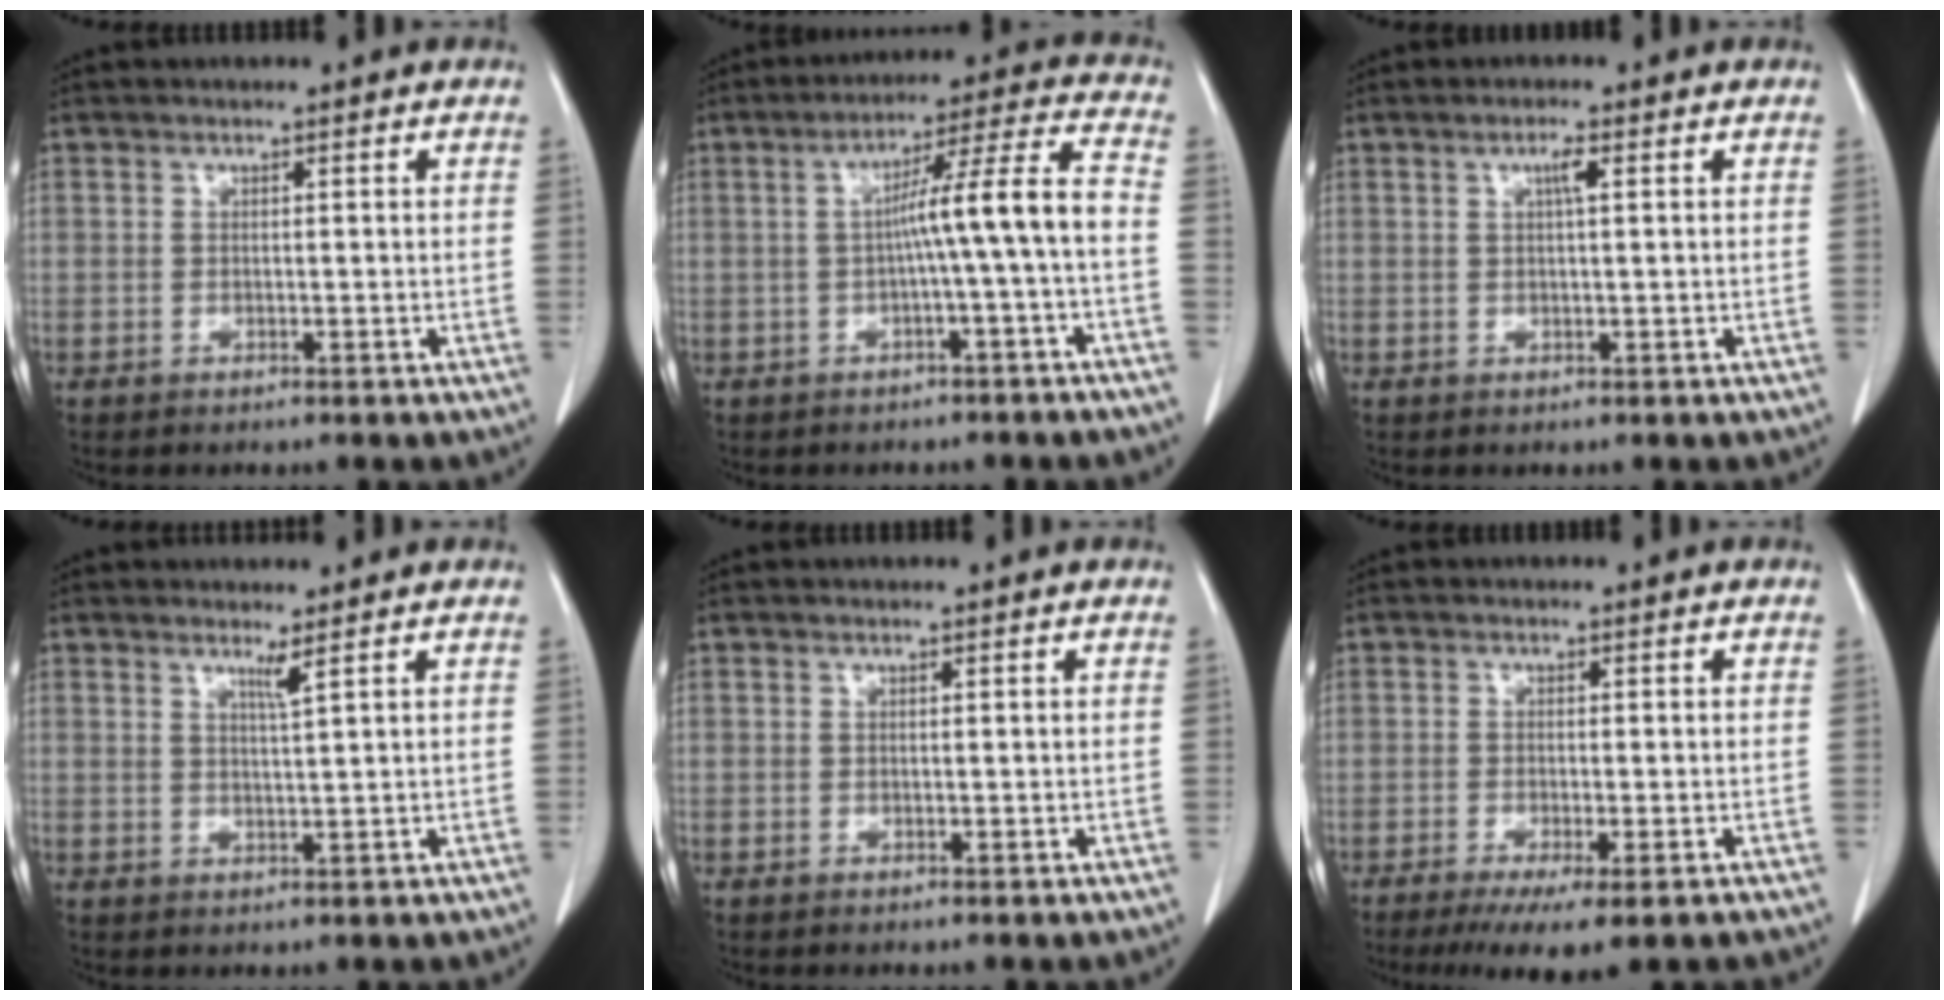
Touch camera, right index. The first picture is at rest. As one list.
[{"total": 8.6, "force": [-1.4, -1.3, 8.3], "torque": [-0.131, 0.025, -0.018]}, {"total": 1.8, "force": [0.6, 0.1, 1.7], "torque": [-0.033, 0.003, 0.009]}, {"total": 1.7, "force": [1.1, -0.7, 1.0], "torque": [-0.027, -0.013, 0.024]}, {"total": 0.0}, {"total": 7.8, "force": [-5.4, 0.9, 5.6], "torque": [-0.078, -0.020, -0.081]}]